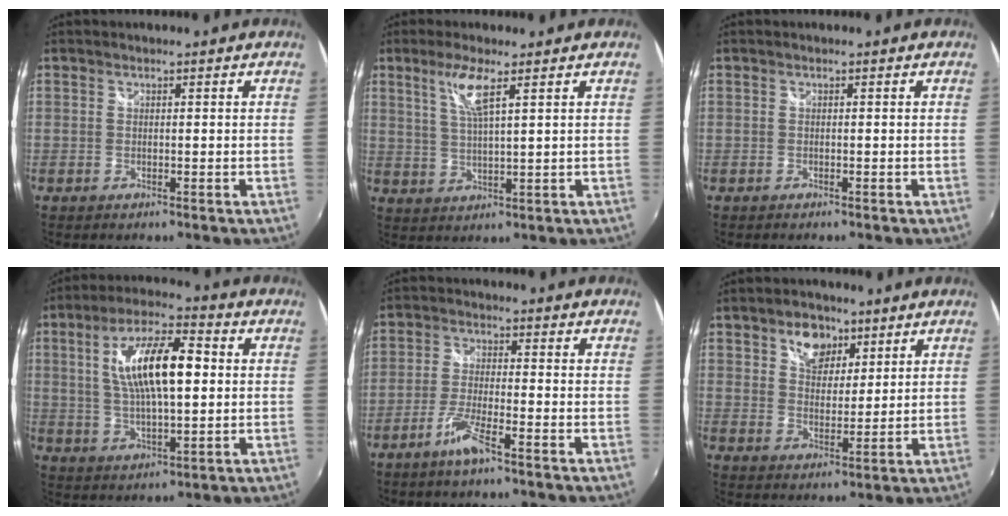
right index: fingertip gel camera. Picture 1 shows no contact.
{"total": 5.7, "force": [3.0, 0.4, 4.9], "torque": [-0.100, -0.003, 0.061]}
{"total": 0.5, "force": [-0.5, 0.0, 0.0], "torque": [-0.003, -0.004, -0.010]}
{"total": 14.4, "force": [2.4, 4.8, 13.4], "torque": [-0.242, 0.013, 0.043]}
{"total": 5.3, "force": [-3.7, 0.0, 3.8], "torque": [-0.090, -0.002, -0.074]}
{"total": 7.3, "force": [4.2, 4.9, 3.6], "torque": [-0.050, 0.009, 0.070]}